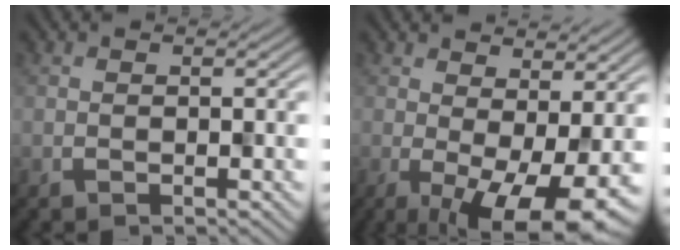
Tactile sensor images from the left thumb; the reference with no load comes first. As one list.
[{"total": 9.5, "force": [-2.7, 3.0, 8.6], "torque": [-0.120, -0.026, -0.018]}]